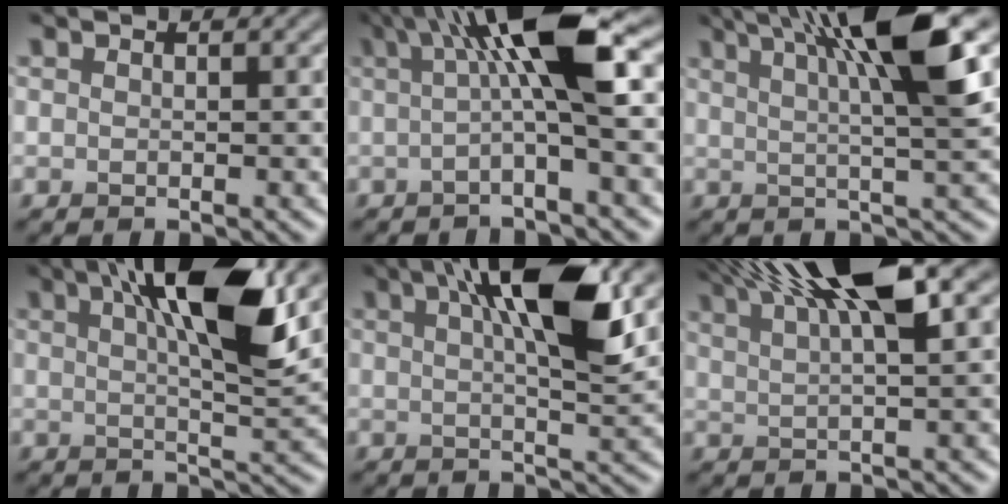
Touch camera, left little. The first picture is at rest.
{"total": 7.4, "force": [1.0, 1.0, 7.2], "torque": [-0.109, 0.005, 0.023]}
{"total": 8.7, "force": [3.8, 1.1, 7.7], "torque": [-0.103, 0.007, 0.074]}
{"total": 9.1, "force": [3.5, 1.9, 8.2], "torque": [-0.118, 0.003, 0.065]}
{"total": 8.2, "force": [3.0, 1.7, 7.4], "torque": [-0.102, 0.006, 0.056]}
{"total": 9.5, "force": [5.5, 2.2, 7.4], "torque": [-0.103, 0.026, 0.091]}